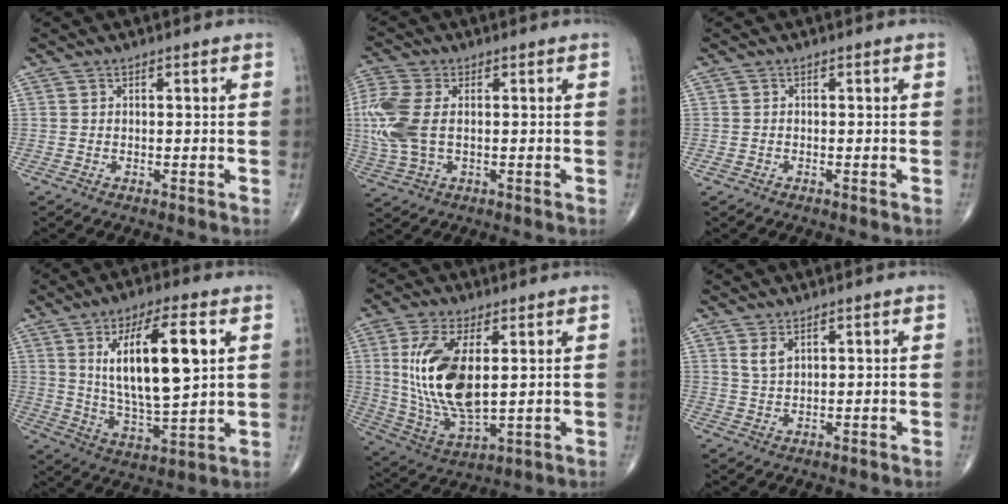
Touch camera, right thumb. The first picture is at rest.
{"total": 10.9, "force": [0.6, 6.4, 8.8], "torque": [-0.240, 0.008, 0.016]}
{"total": 0.6, "force": [-0.3, 0.5, 0.2], "torque": [-0.006, 0.001, -0.007]}
{"total": 18.0, "force": [4.9, 5.9, 16.3], "torque": [-0.269, -0.020, 0.092]}
{"total": 16.7, "force": [2.8, 7.6, 14.5], "torque": [-0.289, -0.023, 0.067]}
{"total": 2.6, "force": [1.5, 1.2, 1.8], "torque": [-0.033, -0.007, 0.036]}